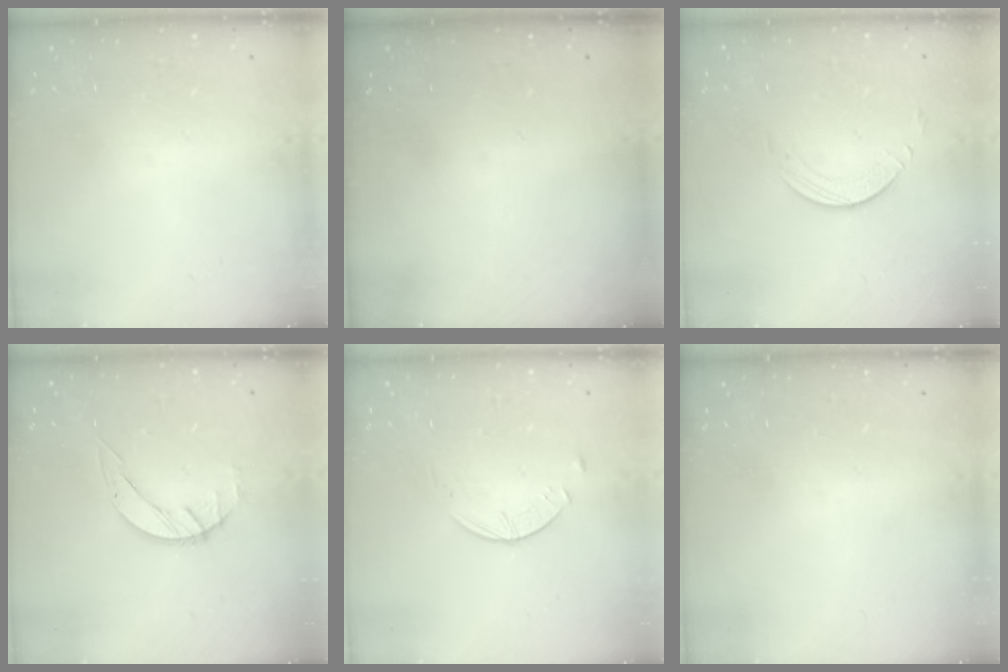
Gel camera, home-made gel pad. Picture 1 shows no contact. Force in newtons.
{"total": 0.0}
{"total": 3.2, "press": 3.2, "slide": 0.3}
{"total": 2.7, "press": 2.7, "slide": 0.3}
{"total": 2.6, "press": 2.5, "slide": 0.3}
{"total": 0.0}